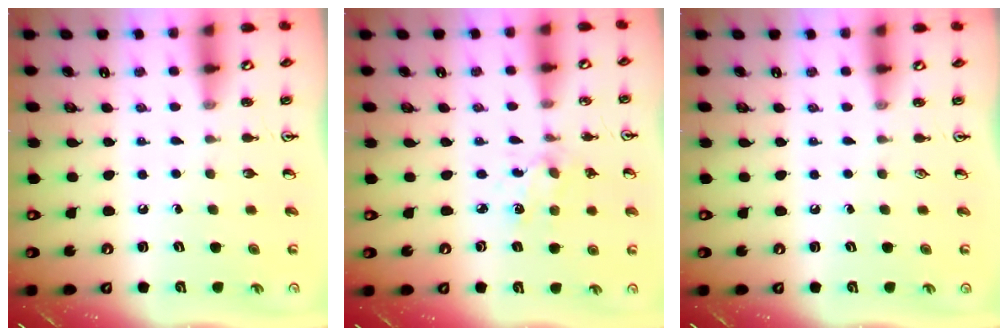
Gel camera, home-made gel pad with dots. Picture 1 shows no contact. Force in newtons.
{"total": 2.2, "press": 2.2, "slide": 0.5}
{"total": 0.0}